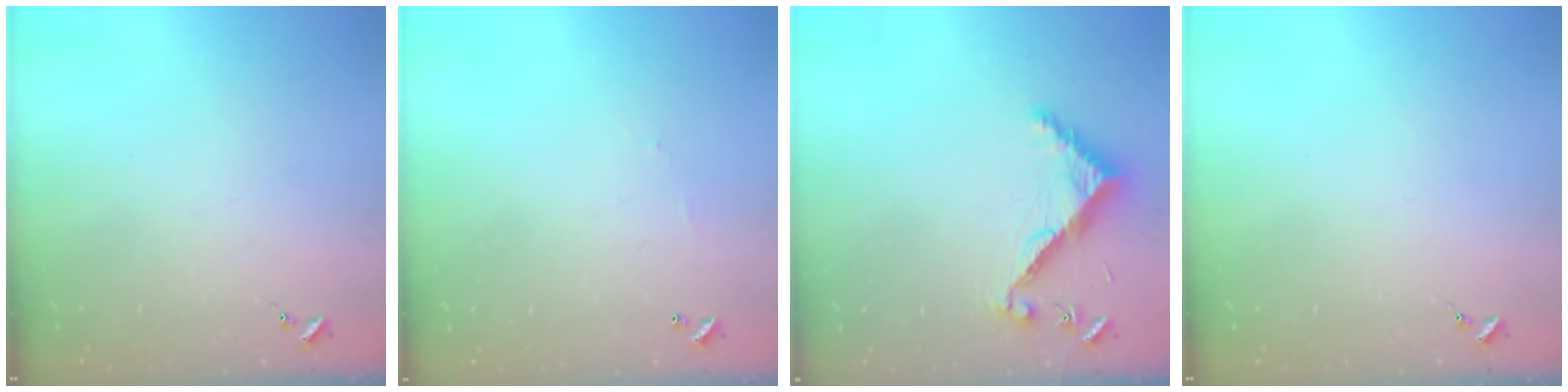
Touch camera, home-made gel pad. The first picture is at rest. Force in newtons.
{"total": 3.7, "press": 3.7, "slide": 0.2}
{"total": 8.0, "press": 7.9, "slide": 0.4}
{"total": 0.0}